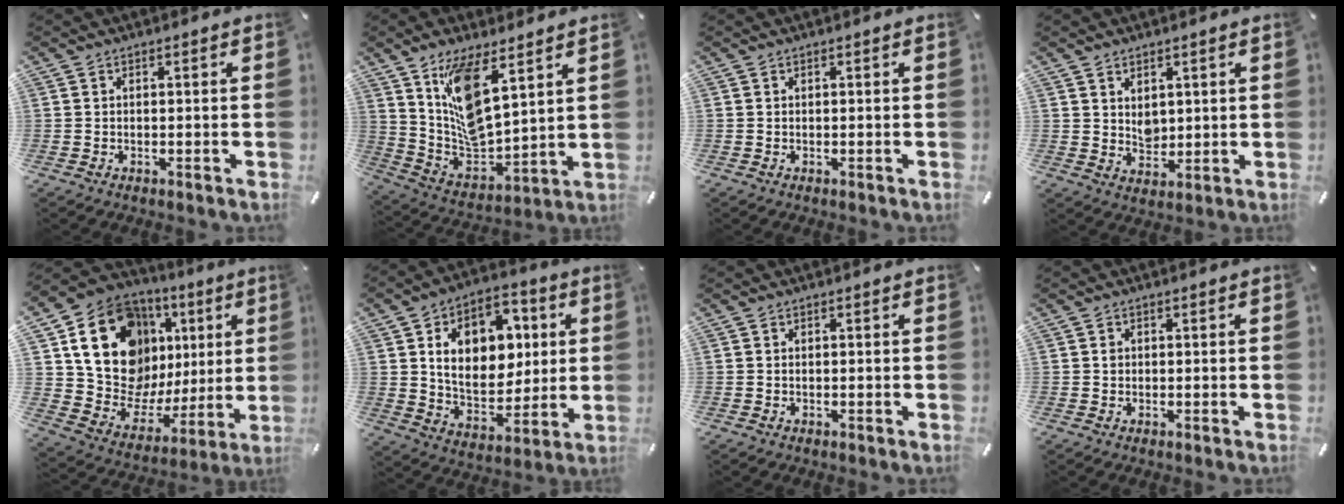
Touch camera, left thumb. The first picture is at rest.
{"total": 12.6, "force": [7.8, 5.3, 8.2], "torque": [-0.159, -0.049, 0.147]}
{"total": 0.0}
{"total": 4.3, "force": [2.3, 3.6, 0.9], "torque": [-0.003, -0.013, 0.040]}
{"total": 20.3, "force": [8.0, 15.7, 10.1], "torque": [-0.167, -0.046, 0.165]}
{"total": 16.6, "force": [4.3, 12.2, 10.4], "torque": [-0.152, -0.005, 0.085]}
{"total": 0.0}
{"total": 0.7, "force": [0.0, 0.6, 0.2], "torque": [0.007, 0.002, -0.003]}